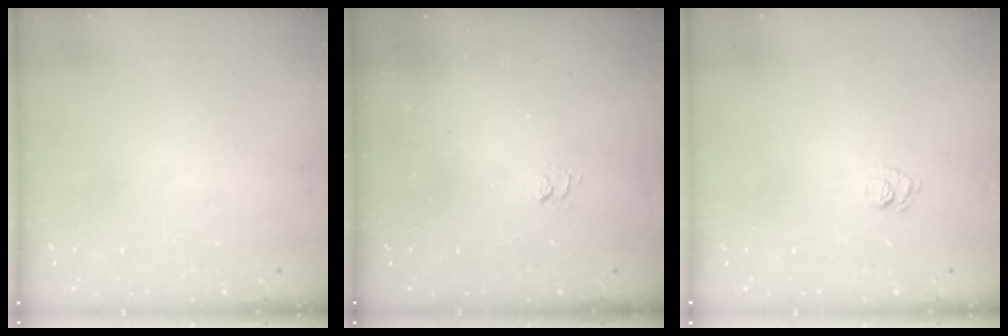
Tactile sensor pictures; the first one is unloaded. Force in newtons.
{"total": 1.9, "press": 1.5, "slide": 1.3}
{"total": 6.6, "press": 6.5, "slide": 1.4}